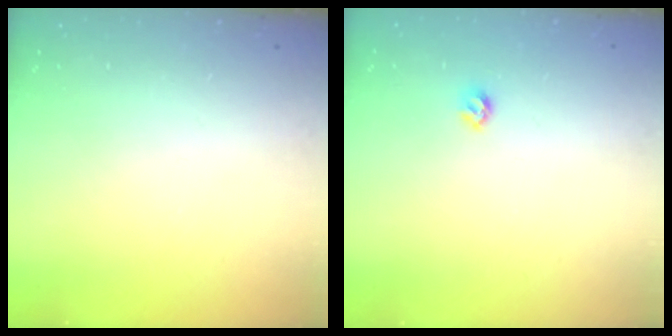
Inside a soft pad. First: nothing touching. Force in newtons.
{"total": 5.3, "press": 5.3, "slide": 0.7}